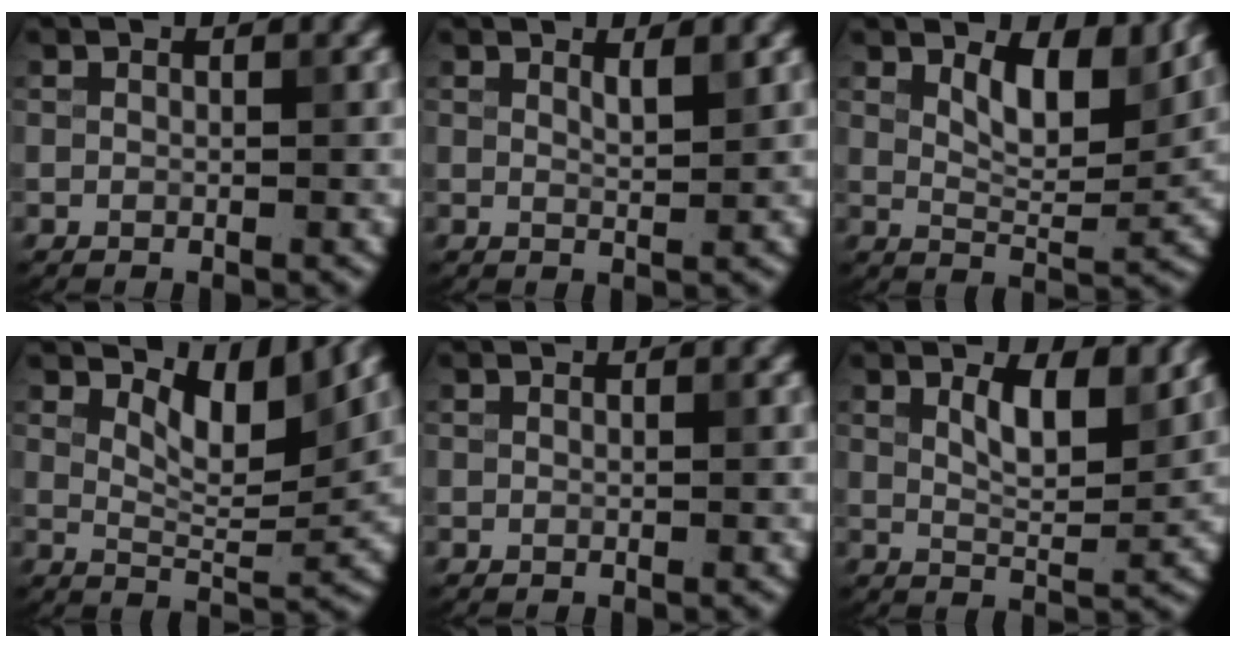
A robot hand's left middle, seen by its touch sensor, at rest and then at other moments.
{"total": 1.4, "force": [1.0, 0.3, 0.9], "torque": [-0.013, 0.000, 0.016]}
{"total": 5.1, "force": [2.7, 2.0, 3.8], "torque": [-0.068, -0.009, 0.040]}
{"total": 4.4, "force": [2.7, 1.4, 3.1], "torque": [-0.060, -0.008, 0.045]}
{"total": 0.0}
{"total": 4.2, "force": [2.2, 1.4, 3.3], "torque": [-0.061, -0.006, 0.038]}